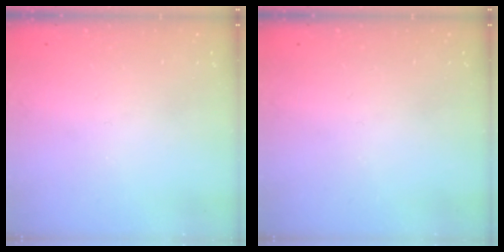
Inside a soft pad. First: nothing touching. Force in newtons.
{"total": 0.0}